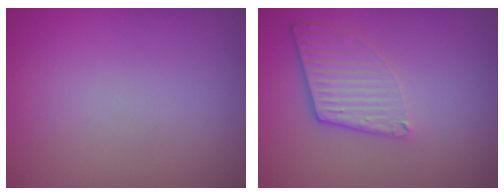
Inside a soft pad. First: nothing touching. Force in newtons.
{"total": 3.6, "press": 2.6, "slide": 2.4}